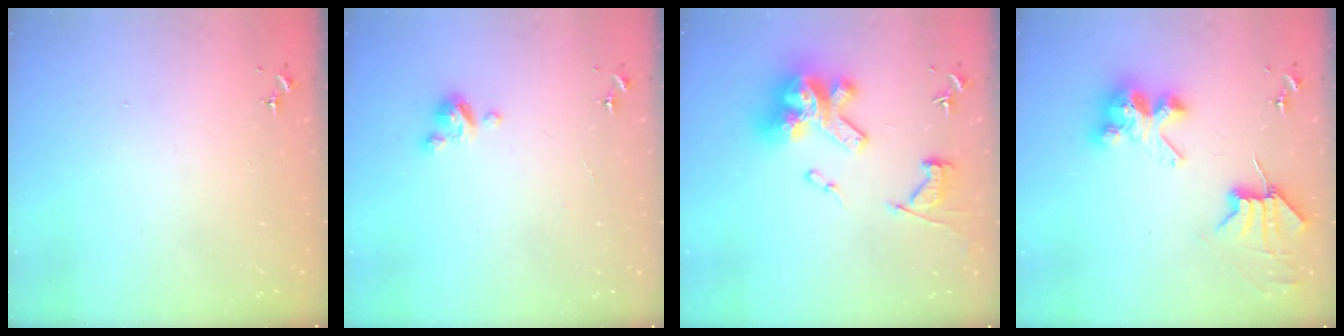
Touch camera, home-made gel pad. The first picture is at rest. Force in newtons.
{"total": 4.6, "press": 4.6, "slide": 0.3}
{"total": 24.1, "press": 24.0, "slide": 2.3}
{"total": 9.0, "press": 8.9, "slide": 1.2}